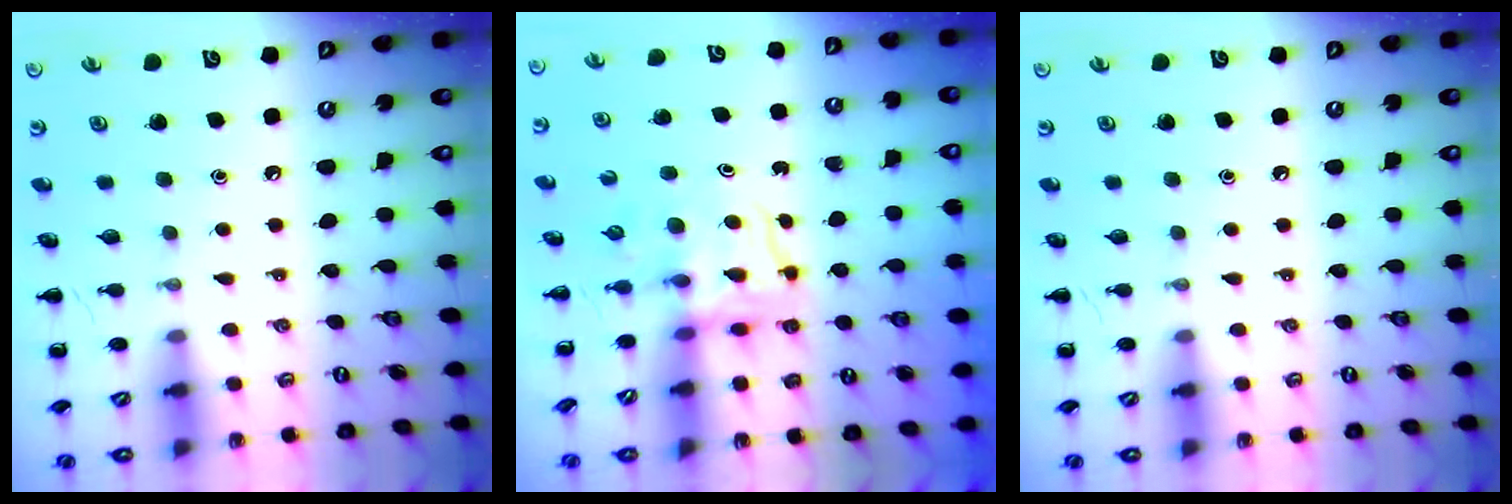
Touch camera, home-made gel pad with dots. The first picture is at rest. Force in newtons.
{"total": 3.4, "press": 3.4, "slide": 0.2}
{"total": 0.0}